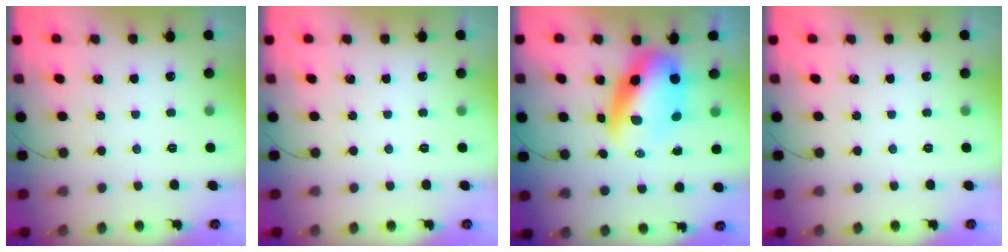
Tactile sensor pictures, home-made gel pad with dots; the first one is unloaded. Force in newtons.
{"total": 0.0}
{"total": 10.5, "press": 10.2, "slide": 2.4}
{"total": 0.0}